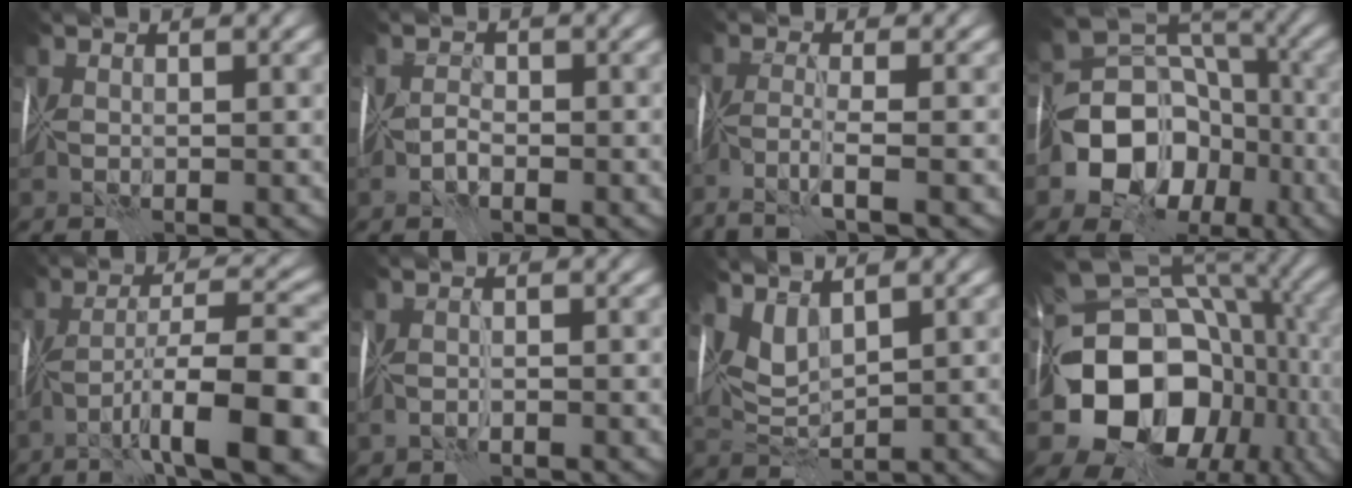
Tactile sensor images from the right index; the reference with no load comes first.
{"total": 1.1, "force": [-1.1, 0.1, 0.1], "torque": [0.008, -0.002, -0.025]}
{"total": 3.3, "force": [-2.7, -1.0, 1.6], "torque": [-0.034, -0.011, -0.069]}
{"total": 9.4, "force": [-3.8, 7.4, 4.4], "torque": [-0.063, 0.002, -0.094]}
{"total": 10.5, "force": [-5.1, 1.1, 9.1], "torque": [-0.135, -0.004, -0.079]}
{"total": 1.1, "force": [-0.8, -0.7, -0.3], "torque": [0.008, -0.007, -0.015]}
{"total": 2.1, "force": [1.7, 0.2, 1.2], "torque": [-0.027, -0.007, 0.038]}
{"total": 13.9, "force": [-4.0, 10.6, 8.0], "torque": [-0.118, -0.025, -0.072]}